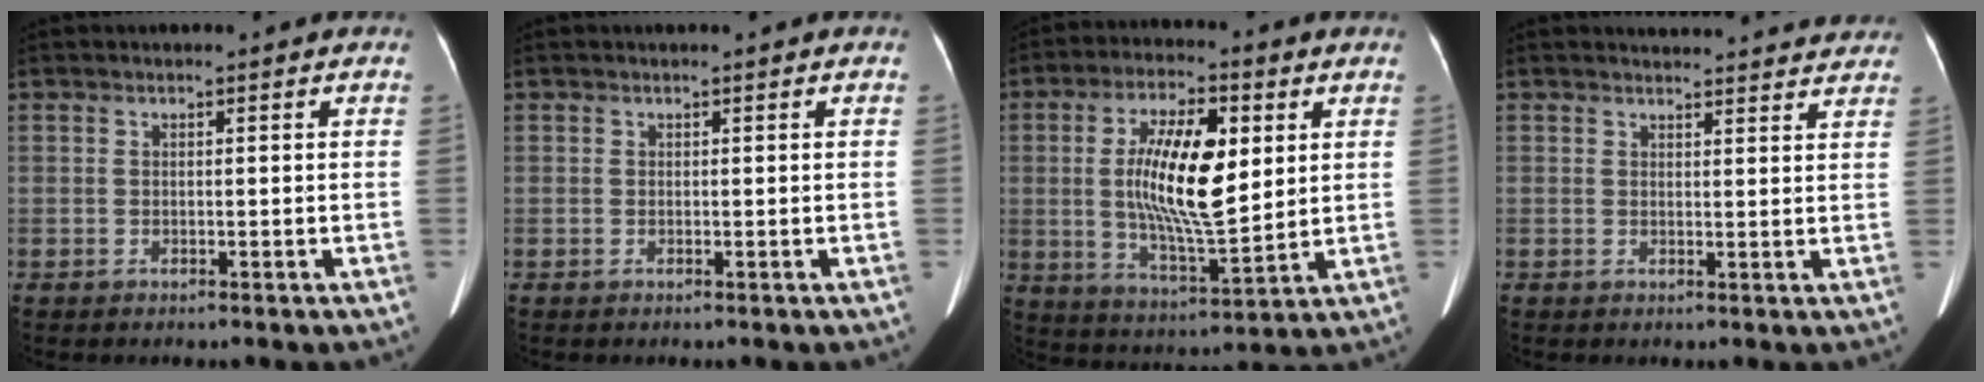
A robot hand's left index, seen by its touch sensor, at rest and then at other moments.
{"total": 0.0}
{"total": 14.0, "force": [2.3, 4.0, 13.2], "torque": [-0.248, -0.003, 0.039]}
{"total": 13.4, "force": [12.8, 3.1, 2.3], "torque": [-0.002, 0.011, 0.126]}